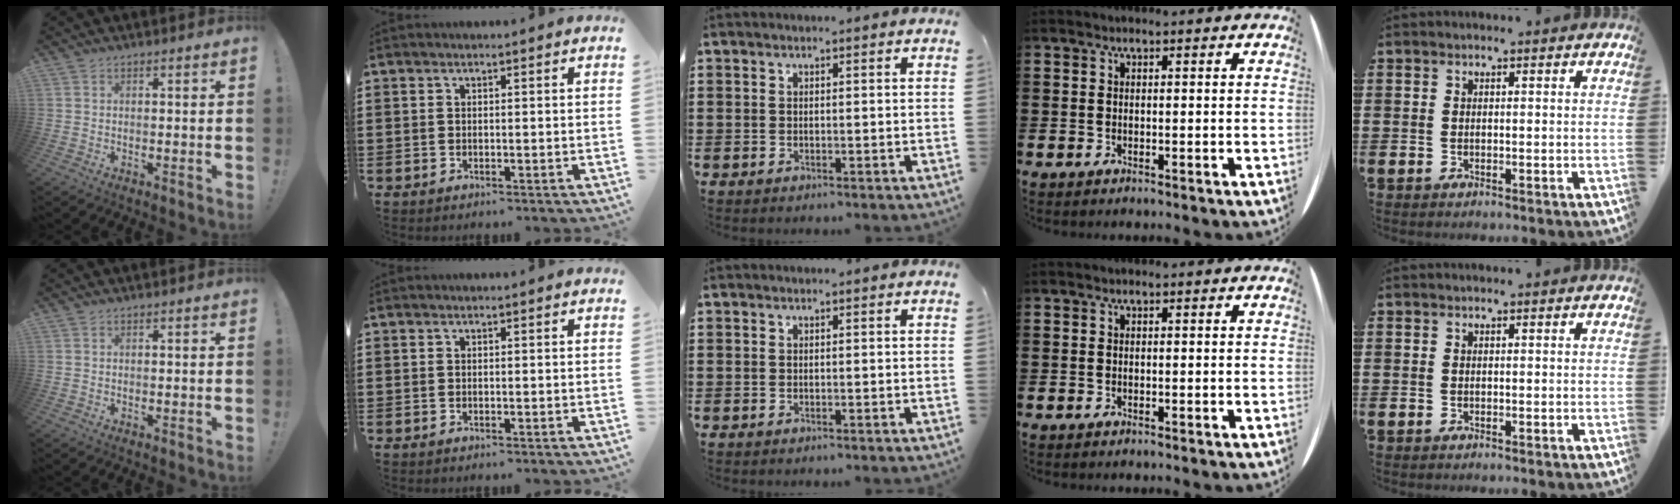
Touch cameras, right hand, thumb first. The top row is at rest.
{}